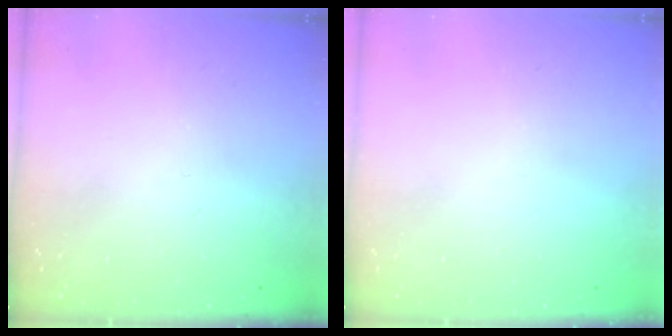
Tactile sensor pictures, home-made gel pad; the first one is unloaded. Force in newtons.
{"total": 0.0}